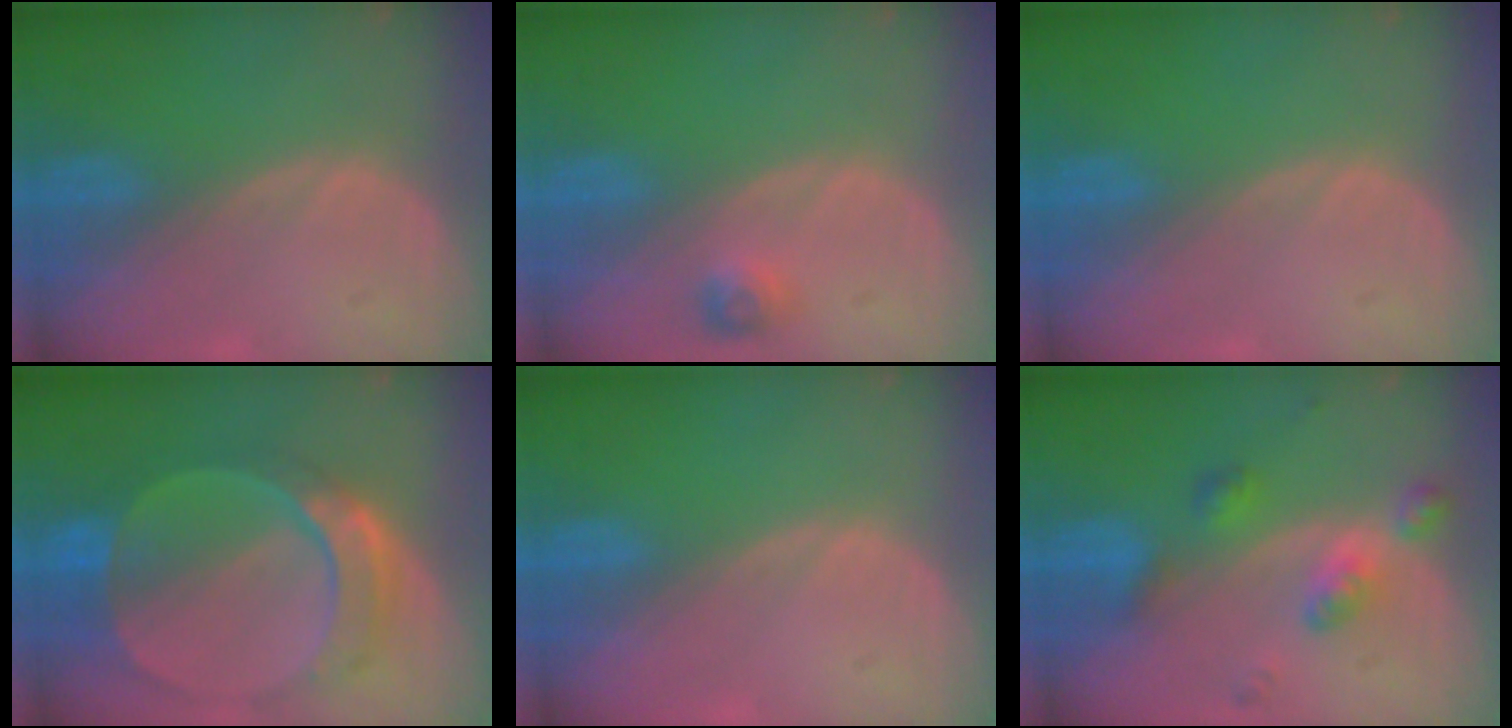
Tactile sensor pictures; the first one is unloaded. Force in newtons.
{"total": 2.4, "press": 2.2, "slide": 0.9}
{"total": 0.0}
{"total": 9.5, "press": 8.3, "slide": 4.4}
{"total": 0.0}
{"total": 5.7, "press": 5.6, "slide": 0.3}